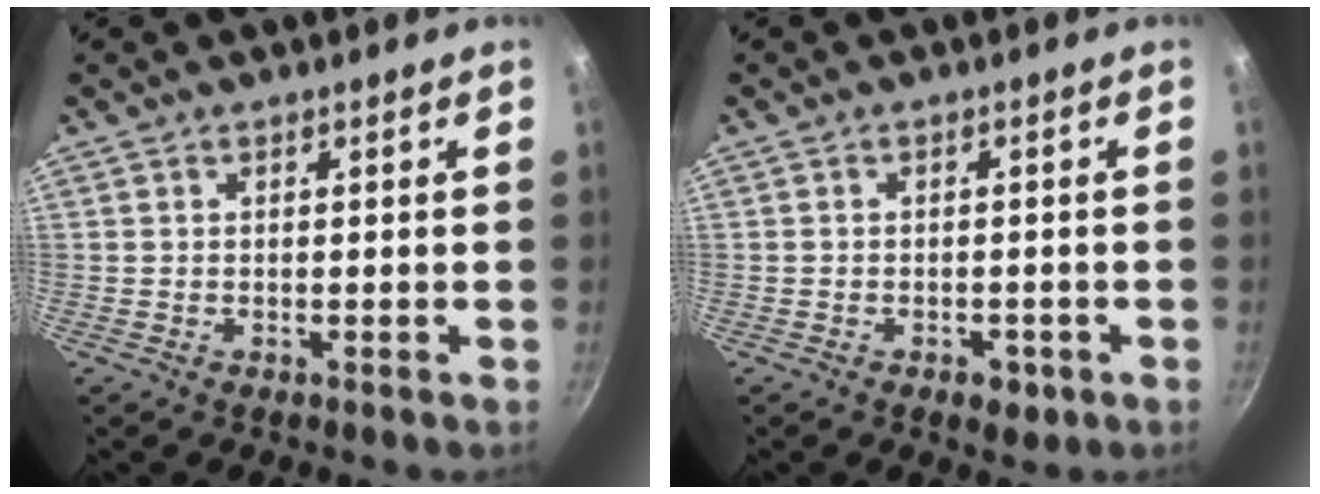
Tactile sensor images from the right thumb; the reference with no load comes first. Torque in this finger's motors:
{"motor_torque": [0.36, 0.67, -0.18, 0.02, 0.05]}